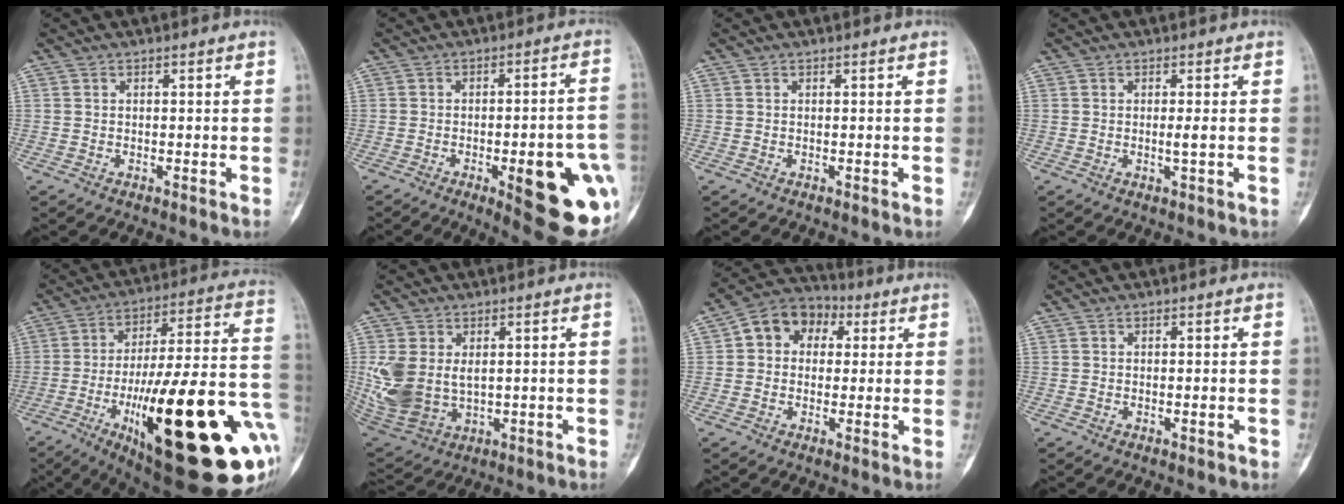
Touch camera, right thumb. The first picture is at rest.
{"total": 19.5, "force": [-6.0, 5.5, 17.7], "torque": [-0.167, 0.013, -0.056]}
{"total": 0.0}
{"total": 1.4, "force": [-0.1, -0.1, 1.4], "torque": [-0.029, -0.003, -0.001]}
{"total": 37.2, "force": [-11.0, 10.5, 34.0], "torque": [-0.430, 0.024, -0.159]}
{"total": 12.4, "force": [1.0, 8.5, 9.0], "torque": [-0.200, -0.013, 0.040]}
{"total": 10.0, "force": [2.4, 8.1, 5.4], "torque": [-0.051, 0.021, 0.024]}
{"total": 0.9, "force": [-0.3, 0.3, 0.8], "torque": [-0.006, 0.000, -0.002]}